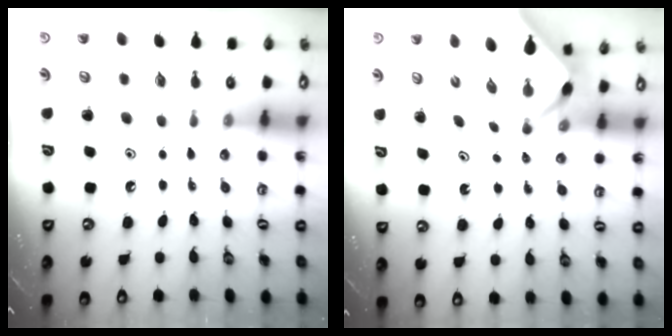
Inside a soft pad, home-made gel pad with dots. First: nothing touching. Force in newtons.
{"total": 2.2, "press": 2.2, "slide": 0.1}